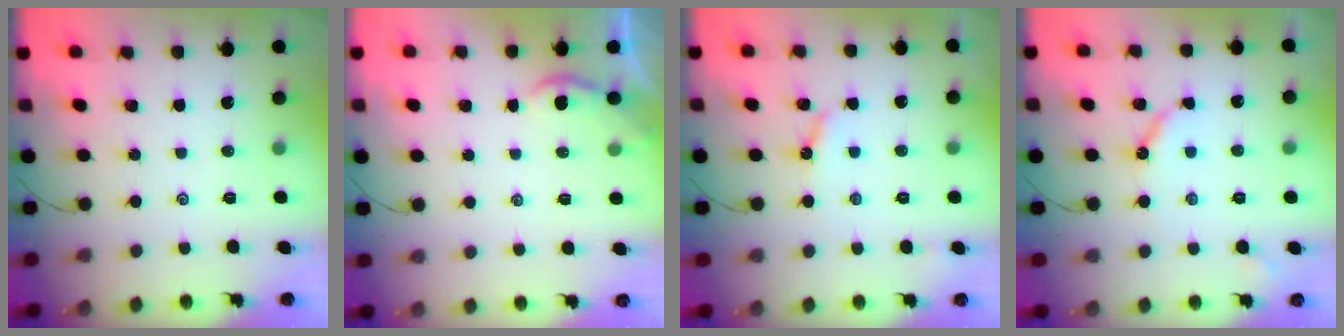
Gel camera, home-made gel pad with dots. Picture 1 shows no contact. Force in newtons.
{"total": 2.0, "press": 1.9, "slide": 0.4}
{"total": 4.2, "press": 4.2, "slide": 0.2}
{"total": 5.5, "press": 5.5, "slide": 0.5}